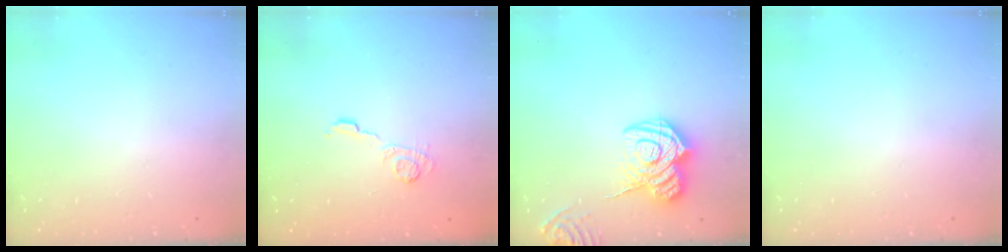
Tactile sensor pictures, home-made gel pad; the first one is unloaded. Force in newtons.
{"total": 5.2, "press": 5.2, "slide": 0.4}
{"total": 16.0, "press": 15.9, "slide": 1.7}
{"total": 0.0}